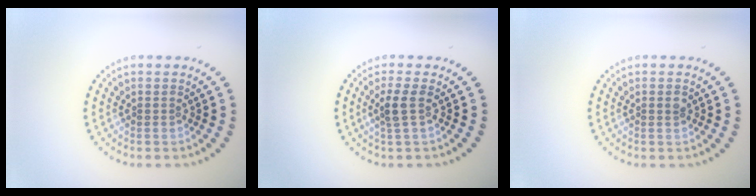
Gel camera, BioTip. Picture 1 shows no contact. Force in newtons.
{"total": 1.7, "press": 1.4, "slide": 0.9}
{"total": 0.7, "press": 0.6, "slide": 0.2}